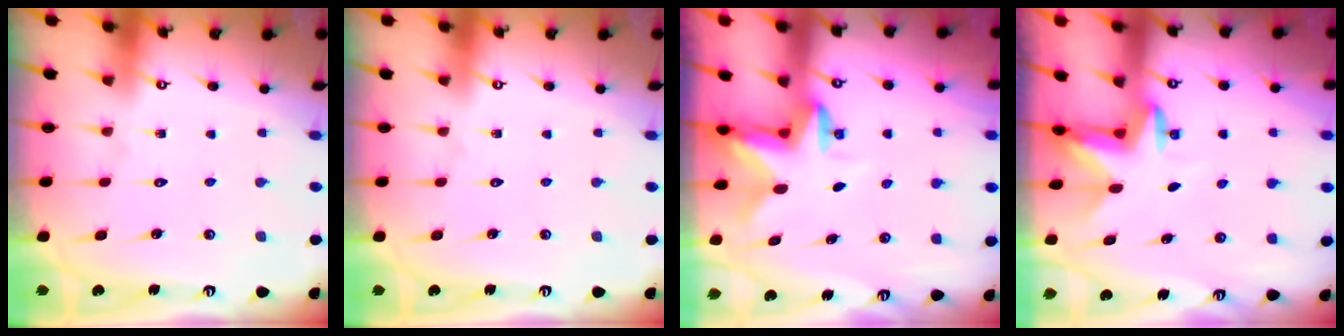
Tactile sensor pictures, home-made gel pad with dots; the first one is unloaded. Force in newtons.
{"total": 0.0}
{"total": 2.5, "press": 2.5, "slide": 0.5}
{"total": 2.9, "press": 2.9, "slide": 0.5}